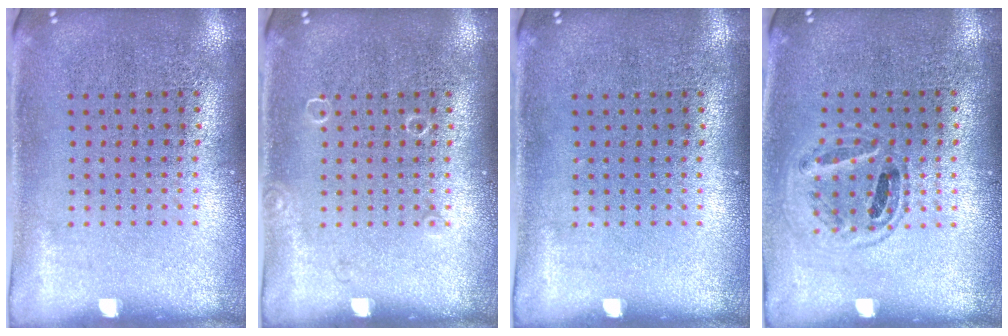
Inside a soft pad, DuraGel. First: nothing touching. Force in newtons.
{"total": 0.5, "press": 0.5, "slide": 0.1}
{"total": 0.0}
{"total": 0.9, "press": 0.8, "slide": 0.3}